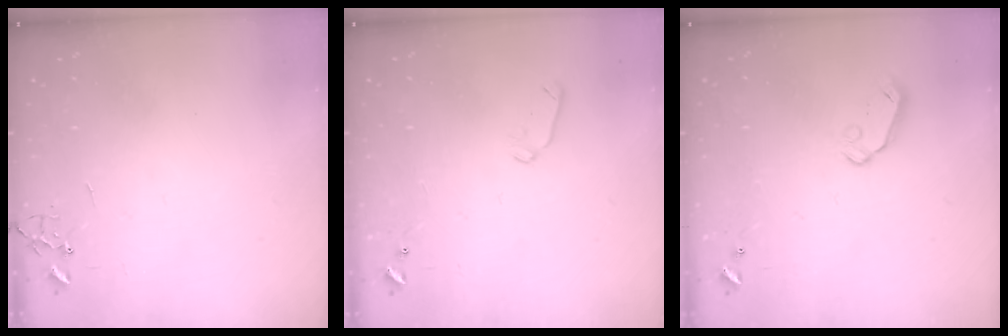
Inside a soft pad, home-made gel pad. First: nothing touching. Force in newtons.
{"total": 5.2, "press": 5.1, "slide": 1.0}
{"total": 6.2, "press": 6.2, "slide": 0.6}